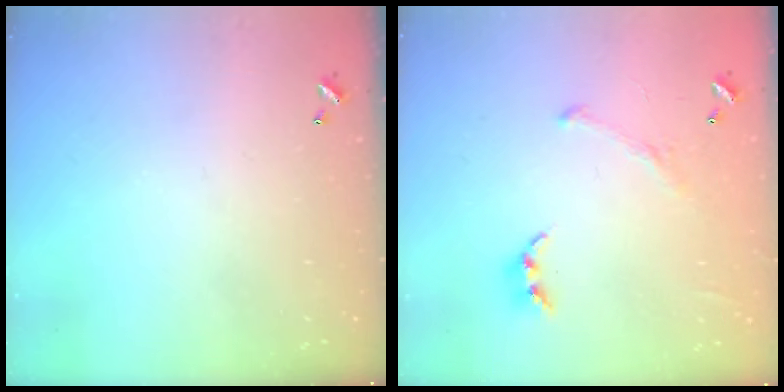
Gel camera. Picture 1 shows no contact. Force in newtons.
{"total": 2.3, "press": 2.1, "slide": 1.0}